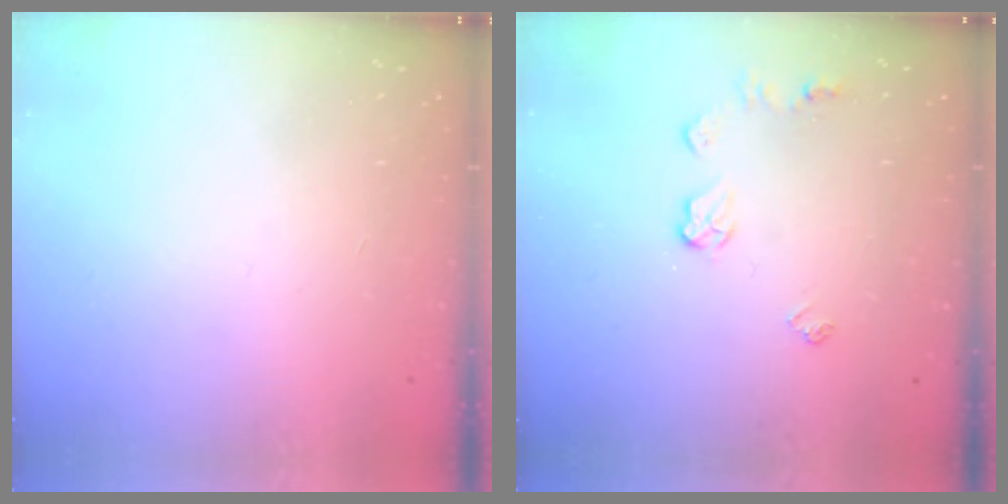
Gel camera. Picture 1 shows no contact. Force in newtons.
{"total": 7.0, "press": 6.9, "slide": 0.4}